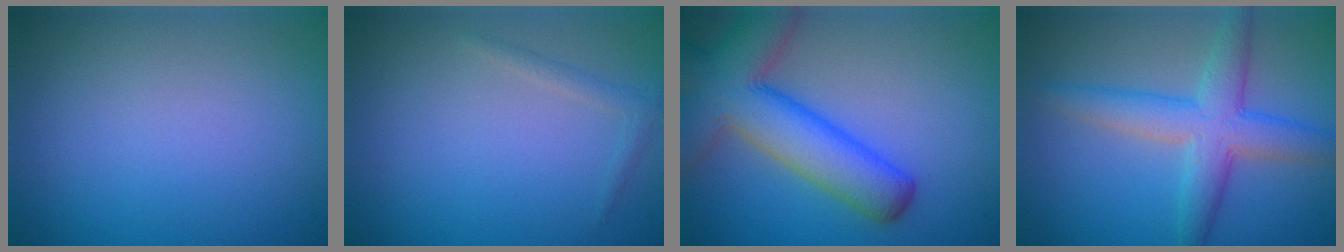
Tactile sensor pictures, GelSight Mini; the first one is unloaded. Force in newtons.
{"total": 1.0, "press": 1.0, "slide": 0.0}
{"total": 9.2, "press": 9.2, "slide": 0.4}
{"total": 5.2, "press": 5.2, "slide": 0.1}